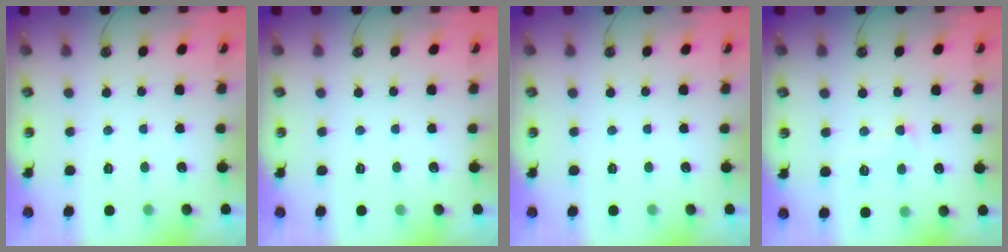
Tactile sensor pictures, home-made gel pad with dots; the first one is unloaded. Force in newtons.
{"total": 0.0}
{"total": 0.0}
{"total": 2.4, "press": 2.4, "slide": 0.5}